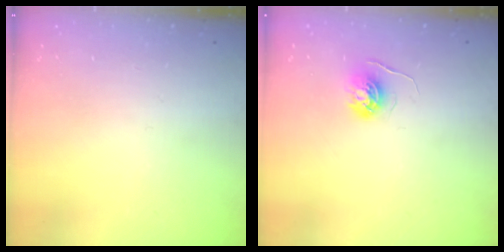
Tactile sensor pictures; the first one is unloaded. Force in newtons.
{"total": 4.6, "press": 4.6, "slide": 0.4}